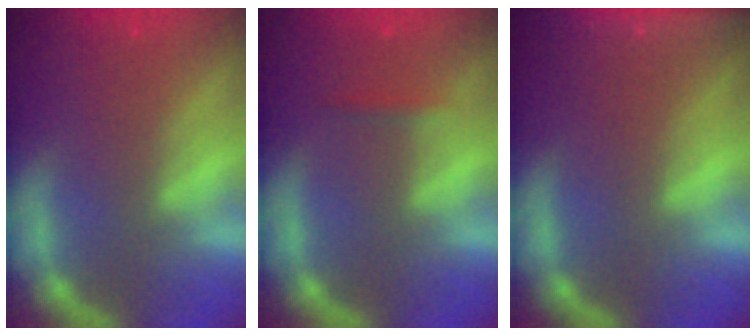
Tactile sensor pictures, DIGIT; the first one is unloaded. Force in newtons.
{"total": 0.9}
{"total": 6.0}